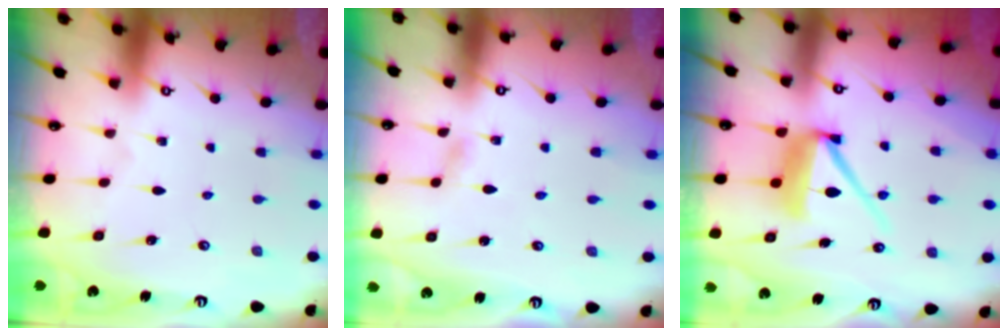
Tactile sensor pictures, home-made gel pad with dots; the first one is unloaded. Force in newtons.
{"total": 2.0, "press": 2.0, "slide": 0.2}
{"total": 9.9, "press": 9.8, "slide": 1.0}